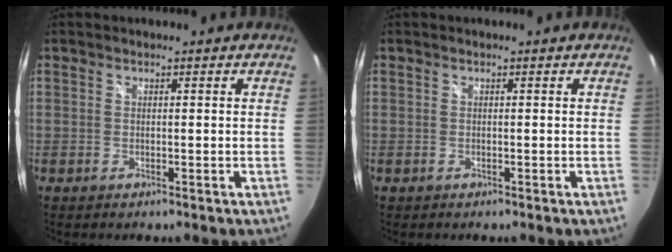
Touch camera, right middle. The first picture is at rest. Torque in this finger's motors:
{"motor_torque": [-0.45, -0.22, 0.00, -0.01]}